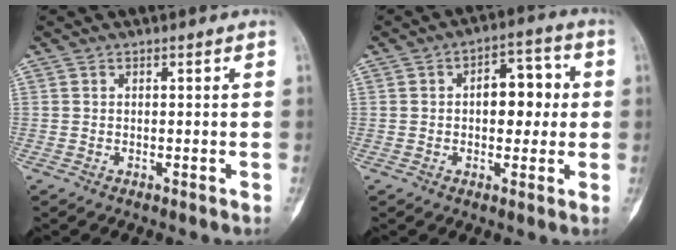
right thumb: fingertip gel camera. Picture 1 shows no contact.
{"total": 8.7, "force": [0.7, 5.2, 6.9], "torque": [-0.062, 0.020, 0.007]}